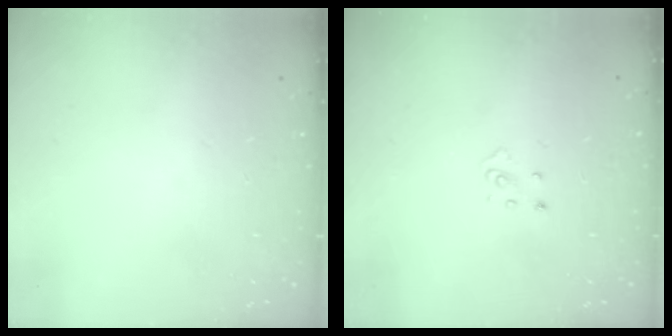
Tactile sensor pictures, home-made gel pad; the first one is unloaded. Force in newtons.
{"total": 2.8, "press": 2.8, "slide": 0.3}